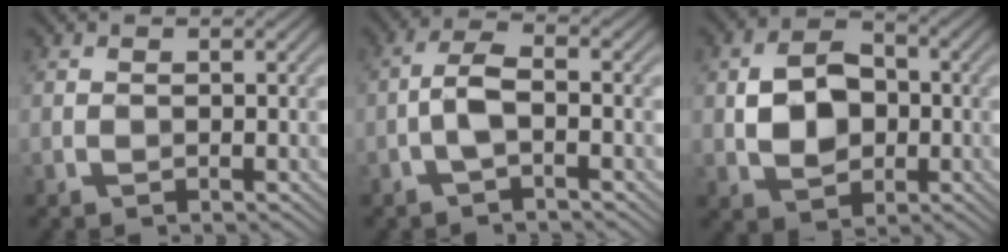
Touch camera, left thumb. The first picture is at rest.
{"total": 3.7, "force": [-1.3, 1.2, 3.2], "torque": [-0.070, 0.008, -0.034]}
{"total": 7.0, "force": [-0.2, 5.2, 4.7], "torque": [-0.088, 0.004, -0.006]}